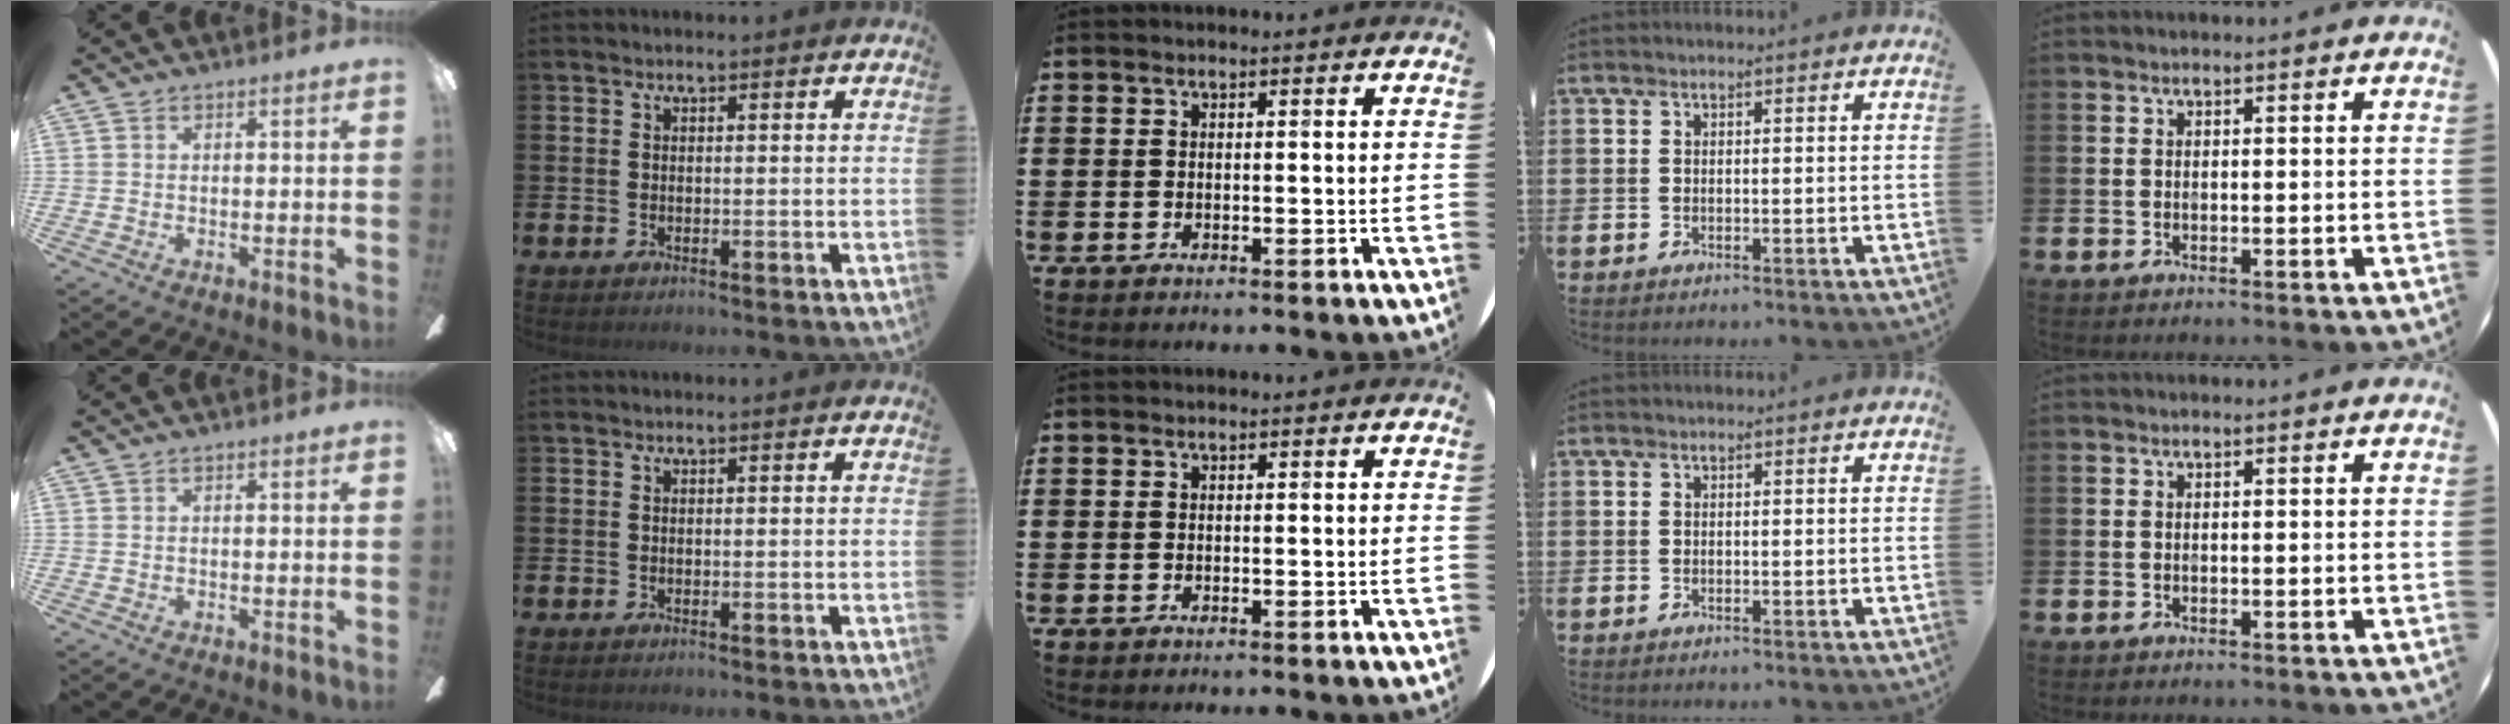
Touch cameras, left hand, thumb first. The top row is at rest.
{}